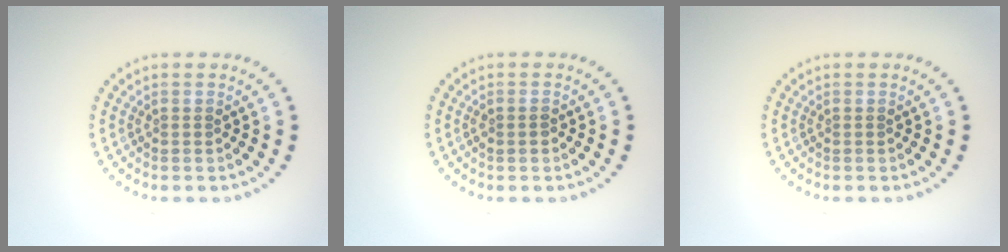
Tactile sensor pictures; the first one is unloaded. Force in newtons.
{"total": 0.7, "press": 0.7, "slide": 0.1}
{"total": 0.0}